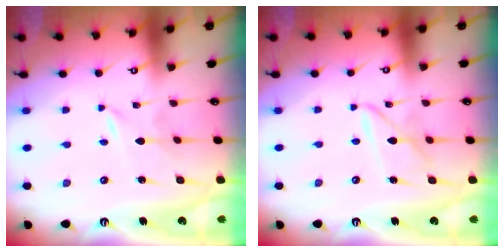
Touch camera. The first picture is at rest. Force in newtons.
{"total": 6.6, "press": 6.6, "slide": 0.6}